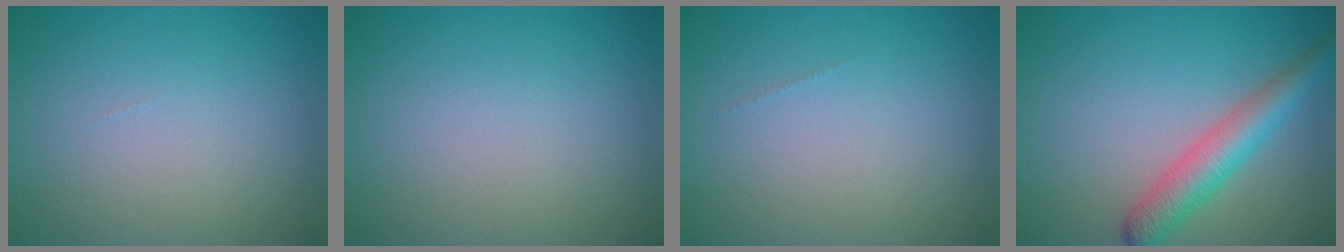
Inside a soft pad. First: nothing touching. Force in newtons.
{"total": 0.0}
{"total": 0.0}
{"total": 4.4, "press": 4.4, "slide": 0.1}